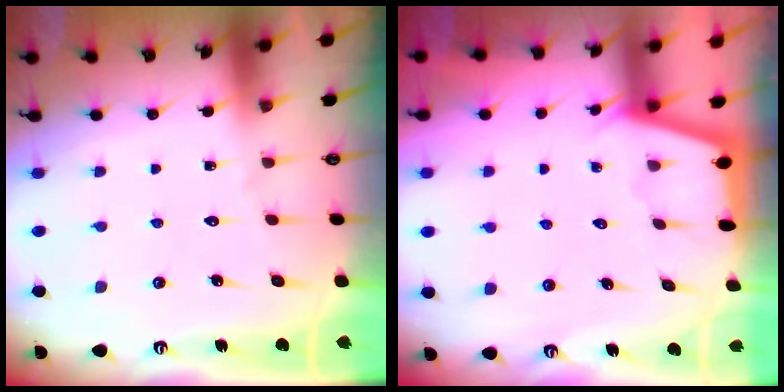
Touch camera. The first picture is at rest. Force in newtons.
{"total": 2.4, "press": 2.3, "slide": 0.4}